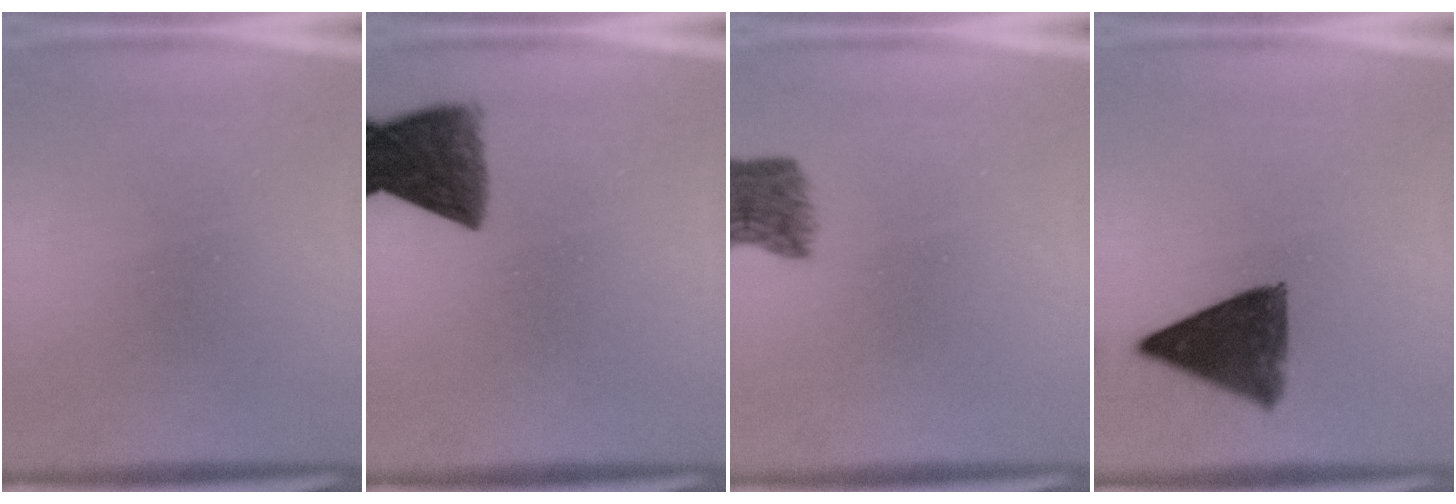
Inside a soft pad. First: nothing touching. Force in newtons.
{"total": 9.1}
{"total": 5.2}
{"total": 10.5}